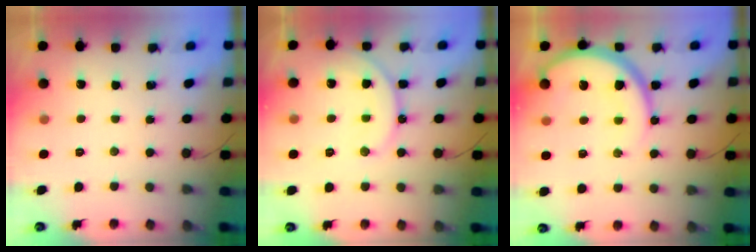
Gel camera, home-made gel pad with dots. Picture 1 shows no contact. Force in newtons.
{"total": 14.3, "press": 14.2, "slide": 1.6}
{"total": 15.1, "press": 15.0, "slide": 1.6}